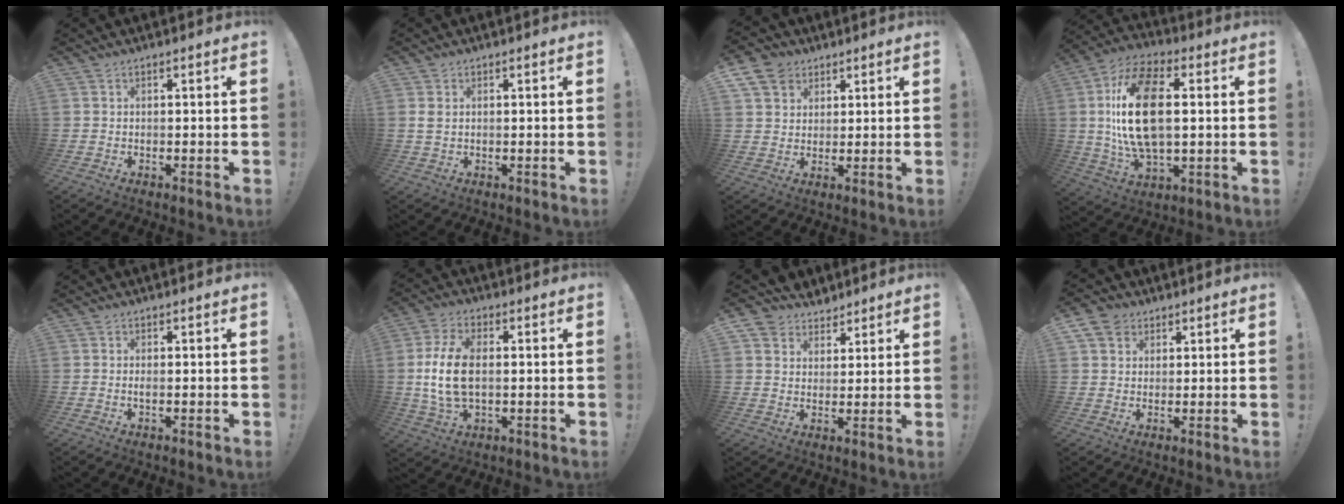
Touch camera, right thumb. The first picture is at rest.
{"total": 1.8, "force": [0.6, 1.1, 1.3], "torque": [-0.018, 0.000, 0.010]}
{"total": 8.6, "force": [4.9, 6.5, 2.6], "torque": [-0.048, -0.024, 0.101]}
{"total": 21.8, "force": [2.1, 11.8, 18.2], "torque": [-0.342, 0.001, 0.033]}
{"total": 0.8, "force": [-0.2, 0.0, 0.8], "torque": [-0.012, -0.002, -0.004]}
{"total": 13.3, "force": [0.6, 7.5, 10.9], "torque": [-0.222, -0.002, 0.013]}
{"total": 6.0, "force": [4.1, 4.3, -0.2], "torque": [-0.007, -0.033, 0.083]}
{"total": 6.6, "force": [3.5, 5.2, 2.2], "torque": [-0.041, -0.010, 0.072]}